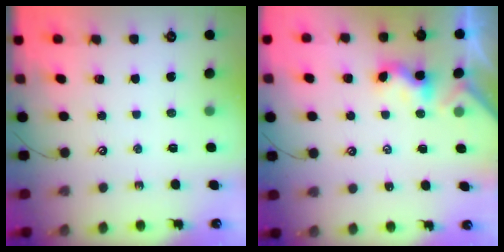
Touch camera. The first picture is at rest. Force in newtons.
{"total": 2.3, "press": 2.3, "slide": 0.2}